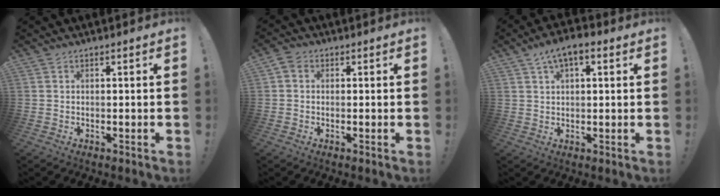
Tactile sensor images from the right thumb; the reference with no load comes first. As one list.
[{"total": 1.8, "force": [-0.2, 1.5, 0.8], "torque": [-0.014, 0.004, -0.005]}, {"total": 6.4, "force": [3.1, 3.0, 4.8], "torque": [-0.083, -0.001, 0.056]}]